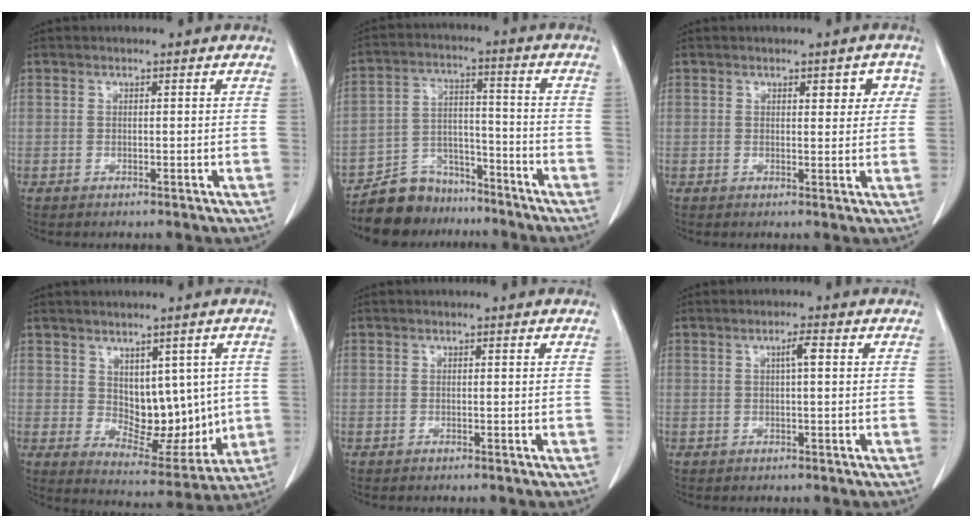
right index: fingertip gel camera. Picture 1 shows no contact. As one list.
[{"total": 9.0, "force": [-7.8, 4.6, 0.5], "torque": [-0.006, 0.037, -0.133]}, {"total": 3.5, "force": [1.4, 1.6, 2.8], "torque": [-0.026, 0.008, 0.016]}, {"total": 10.1, "force": [1.1, 6.0, 8.0], "torque": [-0.100, -0.001, 0.043]}, {"total": 0.0}, {"total": 1.8, "force": [0.2, 0.1, 1.8], "torque": [-0.031, 0.005, 0.003]}]